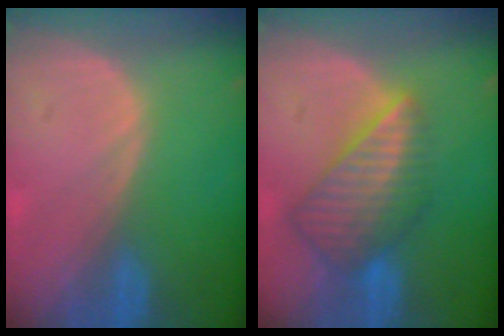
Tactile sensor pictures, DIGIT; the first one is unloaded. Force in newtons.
{"total": 8.7, "press": 7.6, "slide": 4.3}